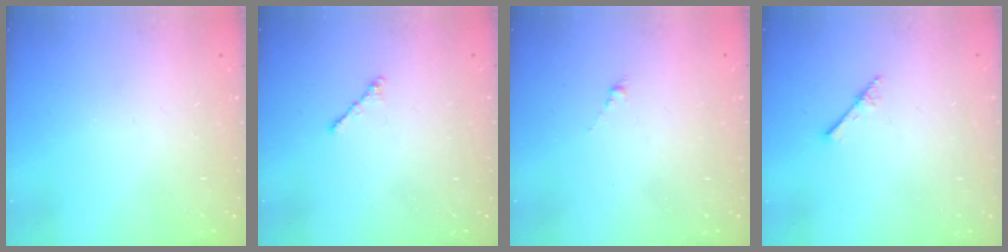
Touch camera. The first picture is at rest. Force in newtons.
{"total": 1.8, "press": 1.7, "slide": 0.6}
{"total": 0.0}
{"total": 2.3, "press": 2.3, "slide": 0.2}